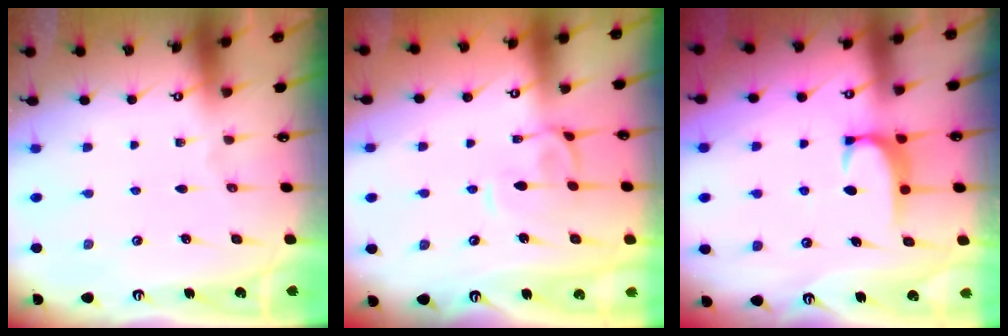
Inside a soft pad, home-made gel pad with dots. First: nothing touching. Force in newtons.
{"total": 1.0, "press": 0.8, "slide": 0.6}
{"total": 1.9, "press": 1.8, "slide": 0.5}